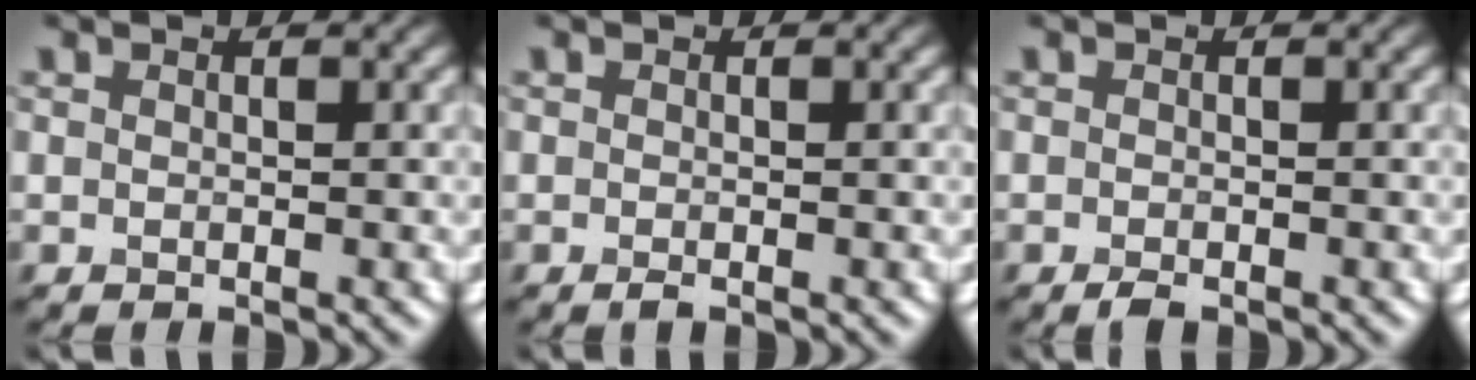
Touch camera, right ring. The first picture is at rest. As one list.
[{"total": 0.5, "force": [-0.4, 0.1, 0.4], "torque": [-0.008, -0.002, -0.007]}, {"total": 1.1, "force": [-0.7, 0.3, 0.7], "torque": [-0.014, -0.003, -0.014]}]